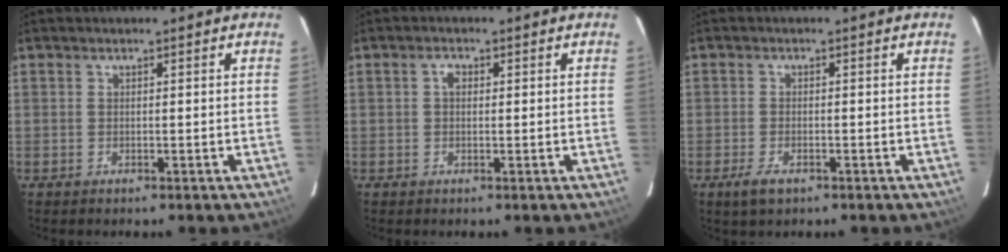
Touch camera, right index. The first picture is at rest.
{"total": 1.6, "force": [0.3, 1.1, 1.0], "torque": [-0.018, 0.008, 0.003]}
{"total": 3.4, "force": [-2.1, 1.6, 2.2], "torque": [-0.051, -0.007, -0.038]}